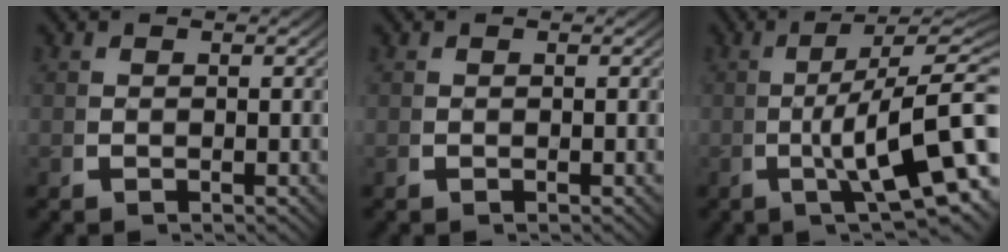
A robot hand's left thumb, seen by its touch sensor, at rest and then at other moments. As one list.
[{"total": 0.0}, {"total": 10.7, "force": [-1.2, 4.4, 9.7], "torque": [-0.153, -0.019, -0.013]}]